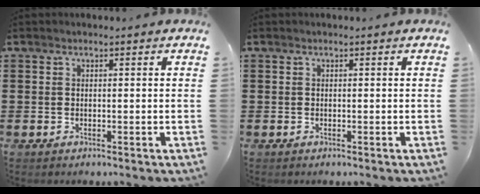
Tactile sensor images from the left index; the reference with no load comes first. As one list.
[{"total": 0.0}]